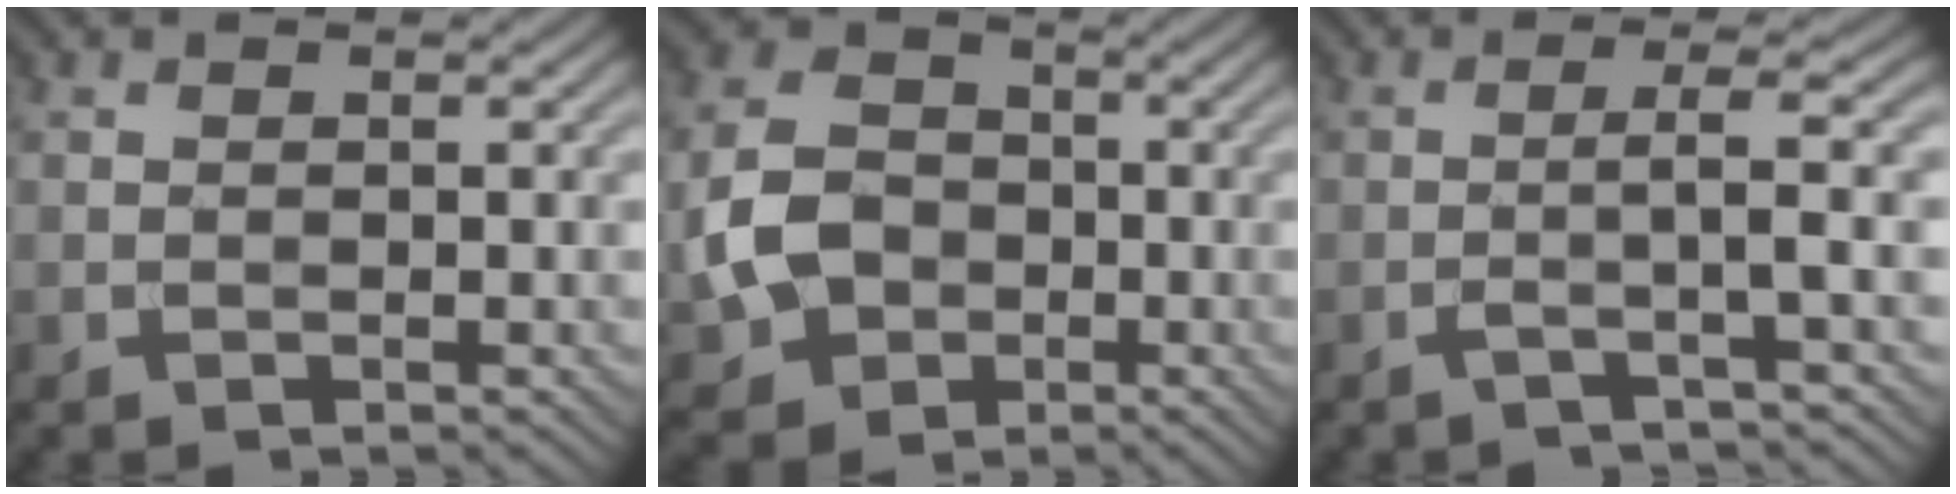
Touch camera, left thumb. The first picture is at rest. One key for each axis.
{"total": 7.7, "fx": -1.8, "fy": 6.2, "fz": 4.1, "tx": -0.097, "ty": -0.007, "tz": -0.046}
{"total": 3.8, "fx": -0.8, "fy": 0.0, "fz": 3.7, "tx": -0.057, "ty": 0.016, "tz": -0.034}